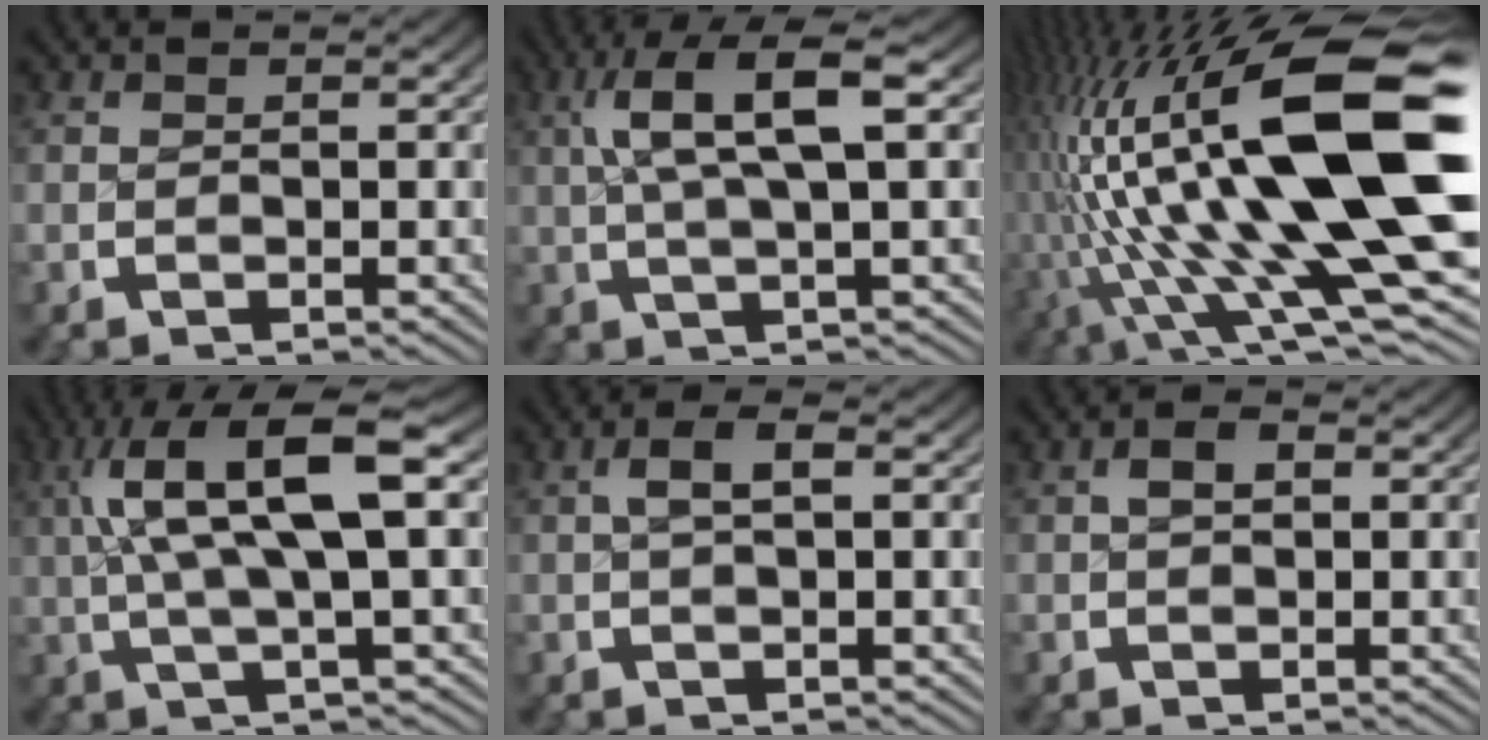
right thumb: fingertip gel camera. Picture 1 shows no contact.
{"total": 7.4, "force": [2.0, 2.6, 6.6], "torque": [-0.126, 0.004, 0.033]}
{"total": 21.1, "force": [-1.0, 9.5, 18.9], "torque": [-0.326, -0.045, 0.005]}
{"total": 10.1, "force": [1.9, 4.2, 8.9], "torque": [-0.166, 0.000, 0.029]}
{"total": 2.3, "force": [0.5, 0.9, 2.1], "torque": [-0.036, 0.008, 0.007]}
{"total": 1.6, "force": [0.3, 1.0, 1.2], "torque": [-0.019, 0.001, 0.005]}